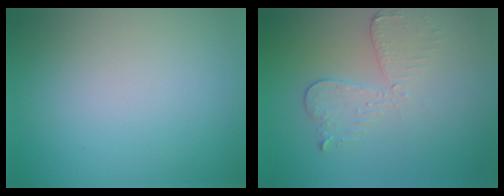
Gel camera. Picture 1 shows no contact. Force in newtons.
{"total": 3.0, "press": 2.7, "slide": 1.3}